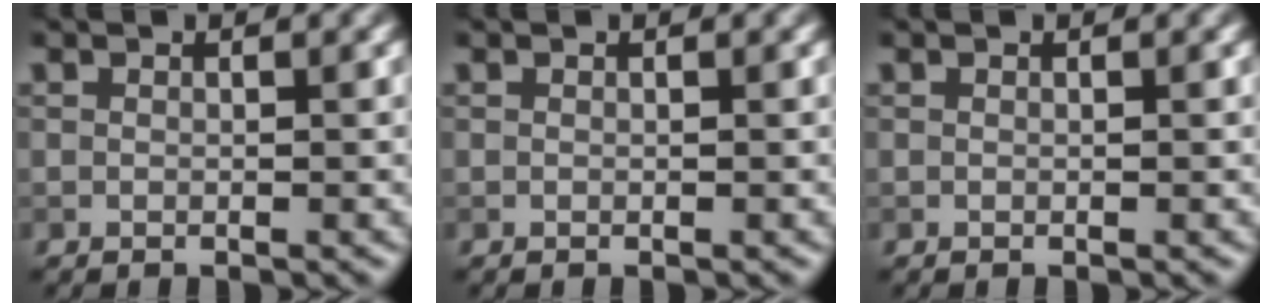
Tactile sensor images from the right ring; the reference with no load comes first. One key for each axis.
{"total": 0.0}
{"total": 0.0}